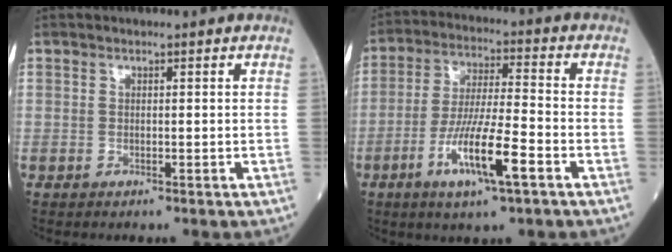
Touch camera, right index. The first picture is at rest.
{"total": 11.1, "force": [-4.8, 0.9, 9.9], "torque": [-0.189, -0.012, -0.087]}